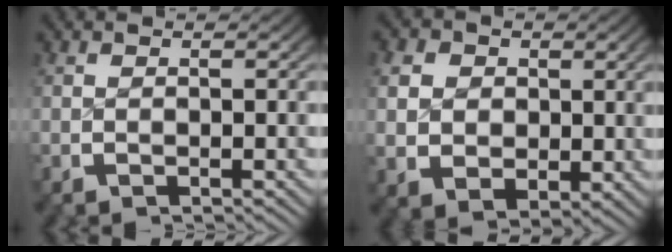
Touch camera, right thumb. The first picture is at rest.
{"total": 5.9, "force": [0.5, 4.9, 3.3], "torque": [-0.072, -0.031, 0.025]}